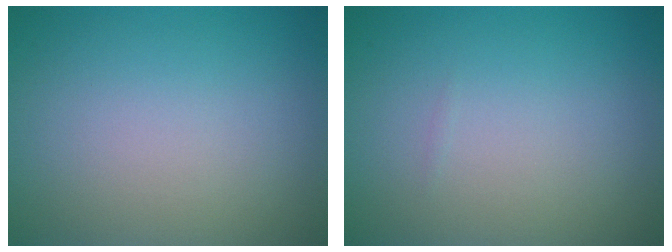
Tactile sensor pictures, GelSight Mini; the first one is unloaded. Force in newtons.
{"total": 0.0}